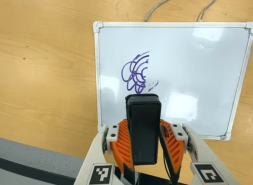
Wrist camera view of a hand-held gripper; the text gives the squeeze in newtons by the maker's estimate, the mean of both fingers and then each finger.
{"total": 7.1, "left": 6.2, "right": 7.9}